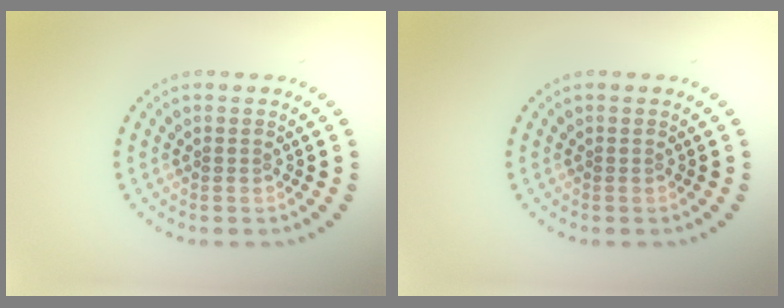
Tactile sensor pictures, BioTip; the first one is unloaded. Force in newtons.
{"total": 0.0}